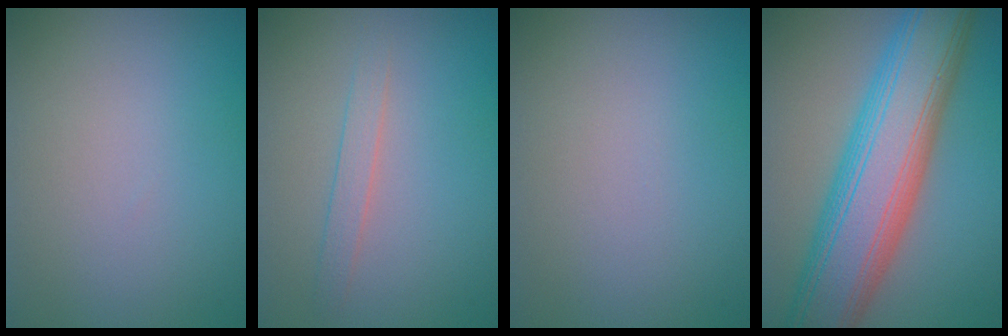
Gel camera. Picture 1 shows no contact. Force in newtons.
{"total": 1.5, "press": 1.5, "slide": 0.1}
{"total": 0.0}
{"total": 12.1, "press": 12.1, "slide": 0.5}